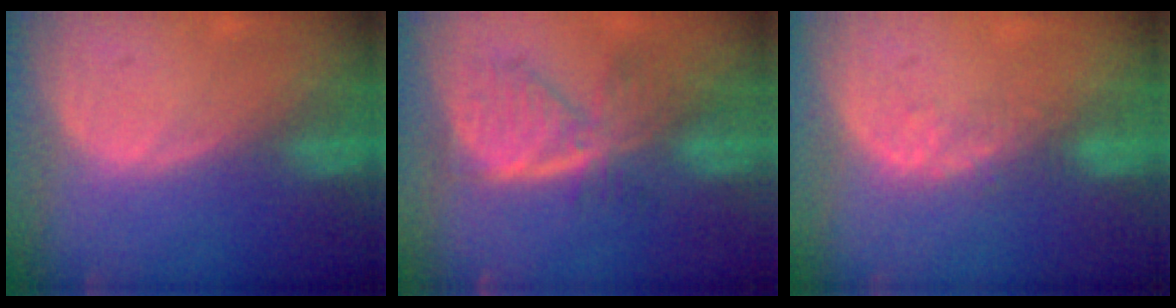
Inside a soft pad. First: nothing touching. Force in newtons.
{"total": 7.8, "press": 6.8, "slide": 3.7}
{"total": 2.9, "press": 2.3, "slide": 1.8}